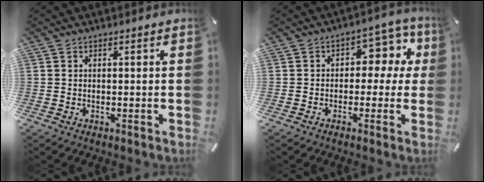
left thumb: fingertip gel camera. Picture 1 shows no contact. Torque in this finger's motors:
{"motor_torque": [0.67, 0.64, 0.61, 0.20, -0.01]}